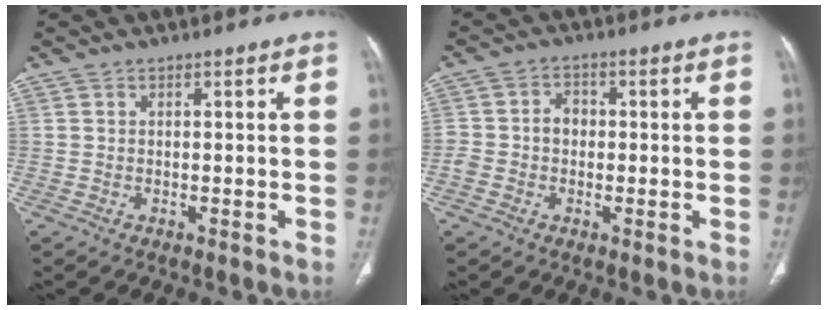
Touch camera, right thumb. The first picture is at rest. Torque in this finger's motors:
{"motor_torque": [0.63, 0.29, 0.58, 0.29, -0.05]}